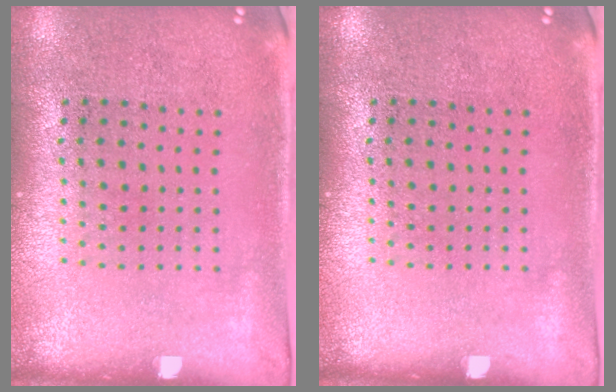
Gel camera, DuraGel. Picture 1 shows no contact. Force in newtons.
{"total": 0.0}